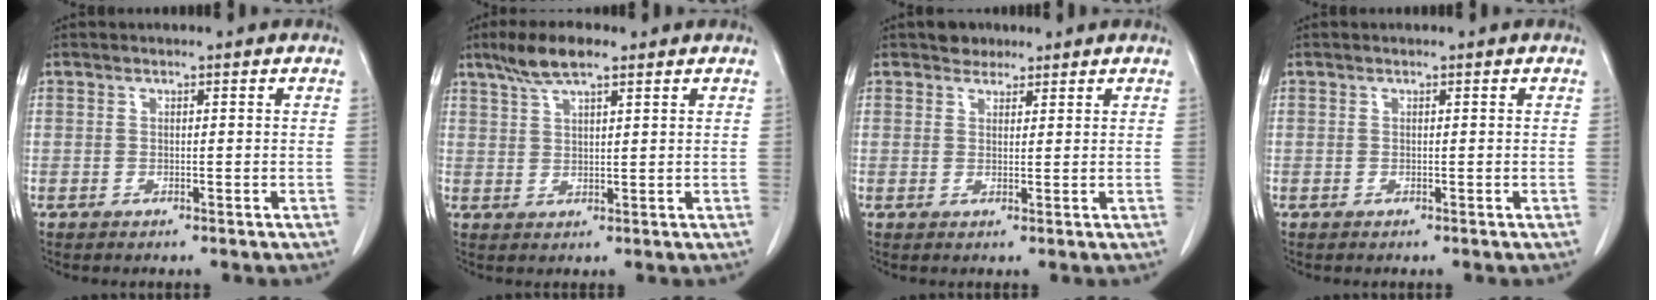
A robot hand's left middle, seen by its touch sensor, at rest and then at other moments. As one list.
[{"total": 6.0, "force": [4.3, 1.1, 4.1], "torque": [-0.088, 0.012, 0.081]}, {"total": 2.3, "force": [1.8, 1.4, 0.2], "torque": [-0.005, 0.005, 0.027]}, {"total": 0.0}]